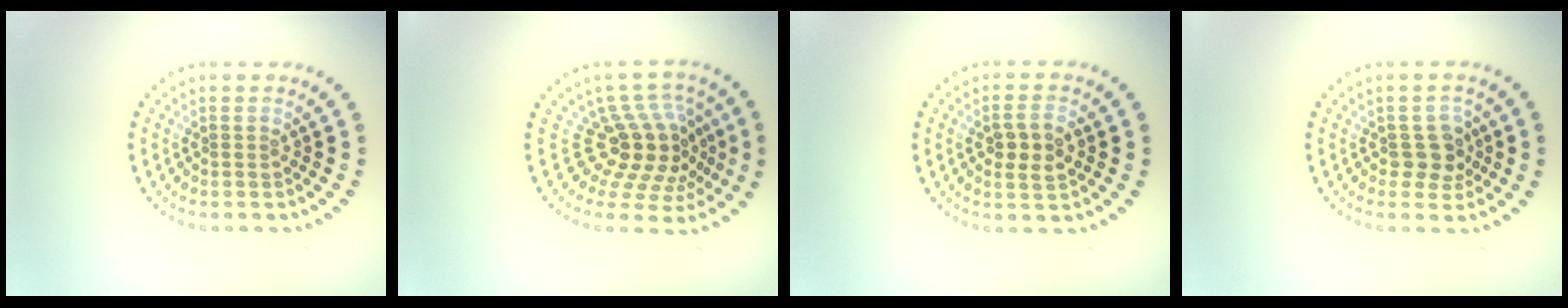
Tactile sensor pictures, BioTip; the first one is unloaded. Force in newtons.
{"total": 5.1, "press": 3.6, "slide": 3.6}
{"total": 2.6, "press": 2.6, "slide": 0.2}
{"total": 2.4, "press": 2.1, "slide": 1.0}